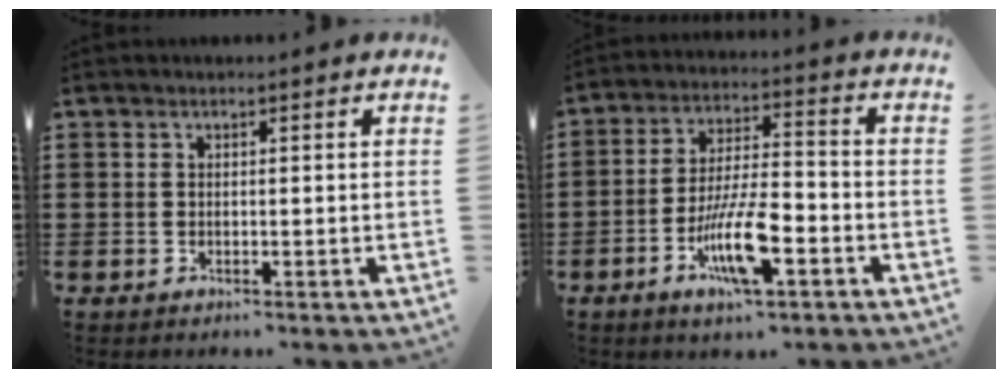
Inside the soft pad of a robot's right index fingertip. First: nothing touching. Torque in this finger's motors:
{"motor_torque": [2.14, 0.00, 0.54, 0.18]}